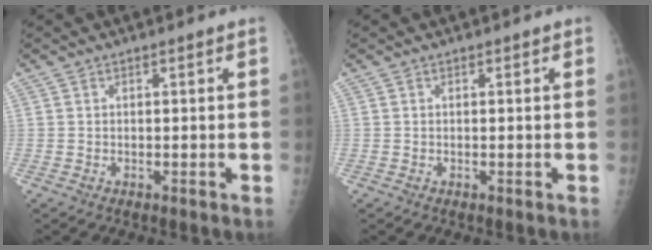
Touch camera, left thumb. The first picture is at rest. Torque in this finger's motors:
{"motor_torque": [0.01, 0.06, -0.03, 0.02, 0.00]}